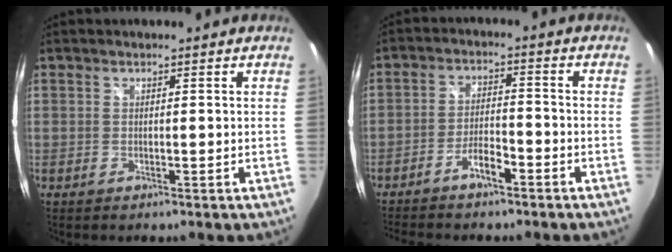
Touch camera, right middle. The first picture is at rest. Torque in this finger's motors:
{"motor_torque": [1.09, -1.05, 0.09, 0.07]}